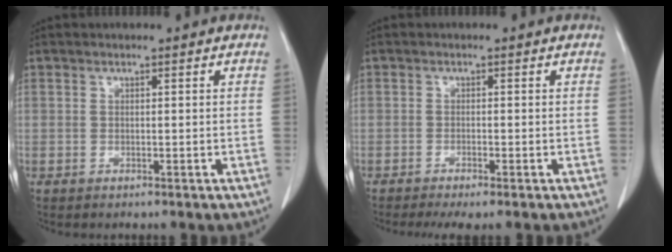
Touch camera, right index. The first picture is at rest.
{"total": 4.0, "force": [-3.1, 0.4, 2.6], "torque": [-0.042, -0.009, -0.047]}